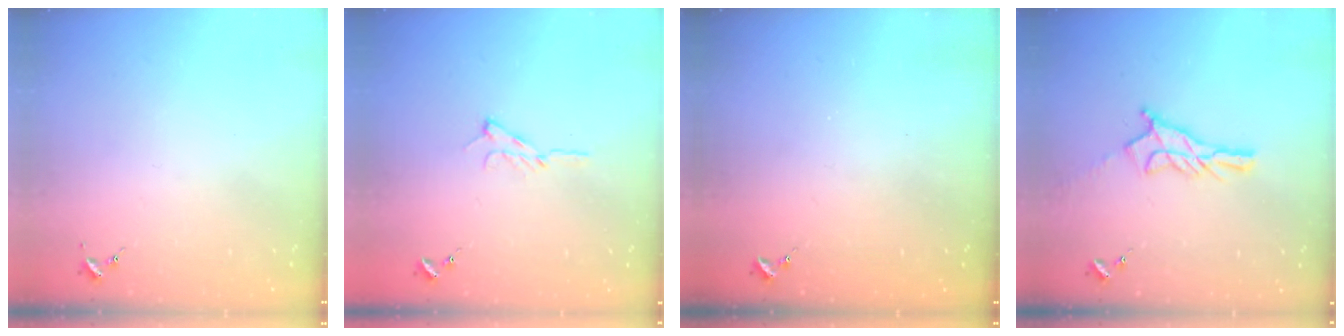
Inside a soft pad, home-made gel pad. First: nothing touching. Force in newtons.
{"total": 6.5, "press": 6.5, "slide": 0.8}
{"total": 0.0}
{"total": 11.2, "press": 11.1, "slide": 0.7}